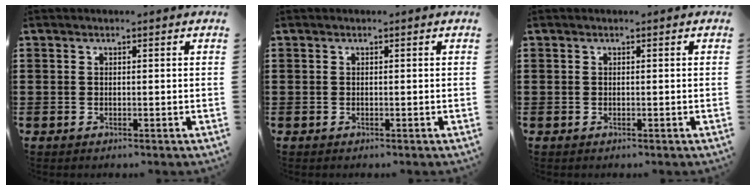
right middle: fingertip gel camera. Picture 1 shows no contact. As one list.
[{"total": 0.0}, {"total": 0.0}]